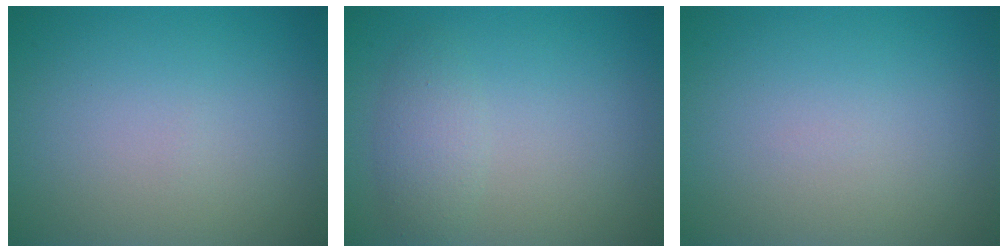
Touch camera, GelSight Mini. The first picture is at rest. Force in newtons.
{"total": 2.0, "press": 2.0, "slide": 0.1}
{"total": 0.0}